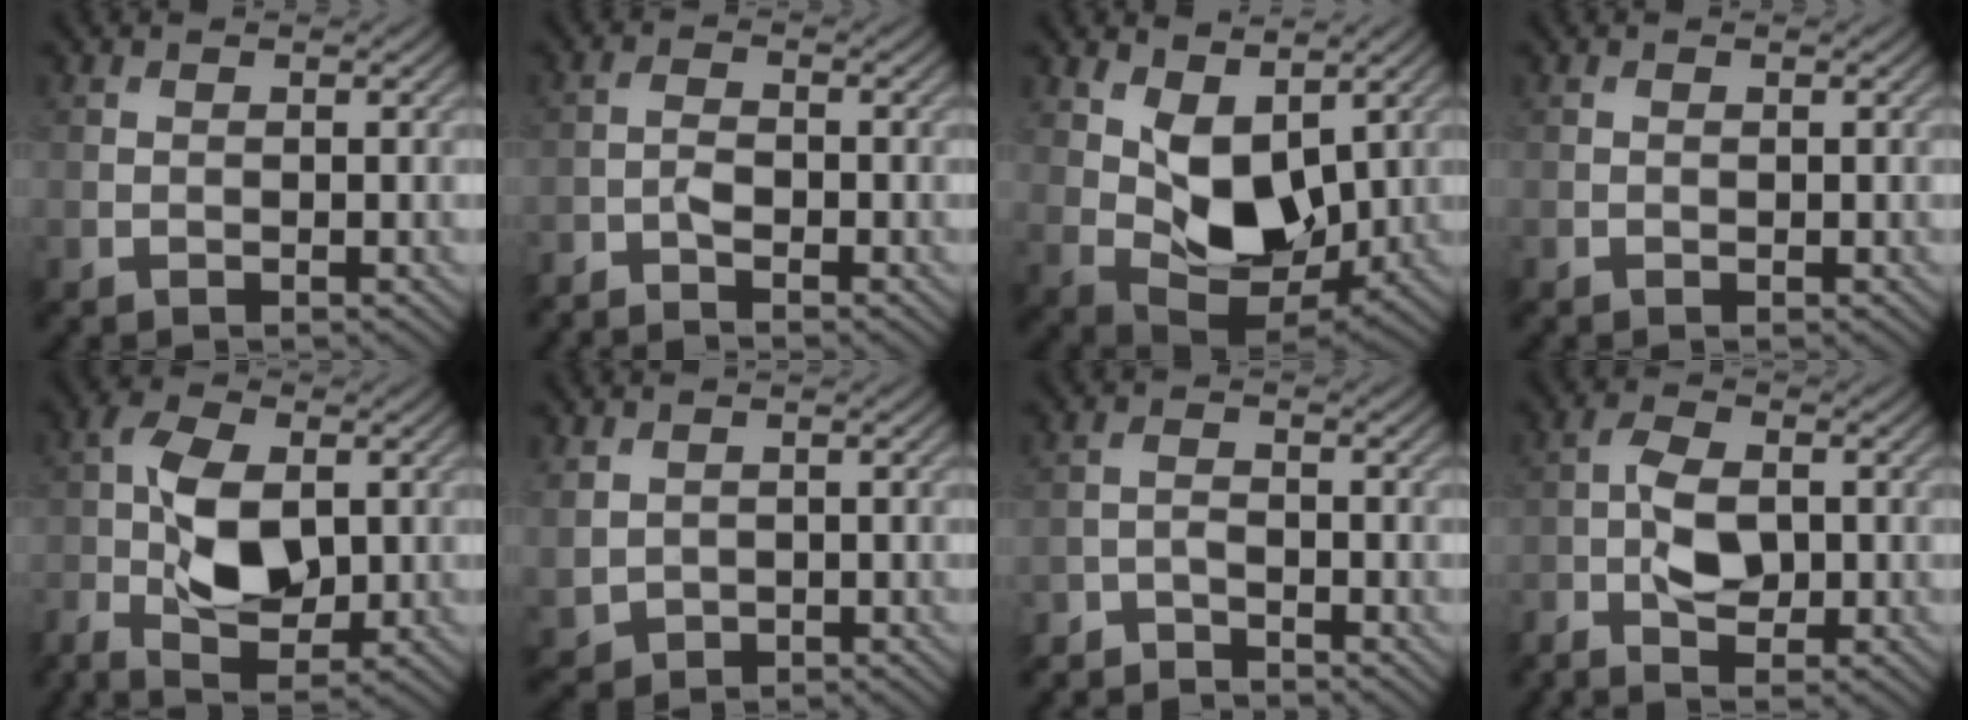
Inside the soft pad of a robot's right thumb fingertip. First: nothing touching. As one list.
[{"total": 2.4, "force": [-2.1, 0.4, 1.2], "torque": [-0.028, -0.002, -0.048]}, {"total": 9.1, "force": [2.9, 5.4, 6.8], "torque": [-0.138, -0.008, 0.052]}, {"total": 0.0}, {"total": 8.3, "force": [-1.2, 4.3, 7.0], "torque": [-0.151, -0.001, -0.027]}, {"total": 2.5, "force": [0.7, 2.1, 1.2], "torque": [-0.046, -0.007, 0.020]}, {"total": 3.3, "force": [-3.2, 0.6, 0.4], "torque": [-0.005, -0.002, -0.069]}, {"total": 4.5, "force": [-1.5, 2.0, 3.7], "torque": [-0.080, 0.004, -0.035]}]